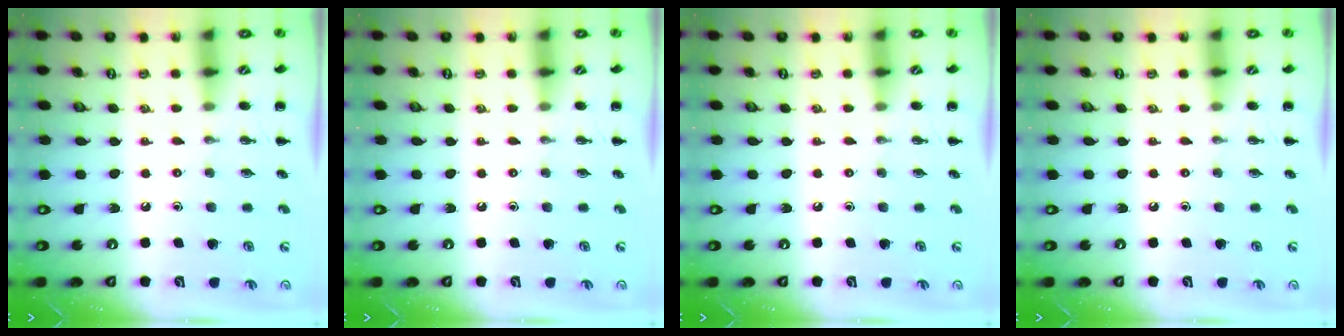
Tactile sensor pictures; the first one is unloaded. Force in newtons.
{"total": 0.0}
{"total": 0.0}
{"total": 0.0}